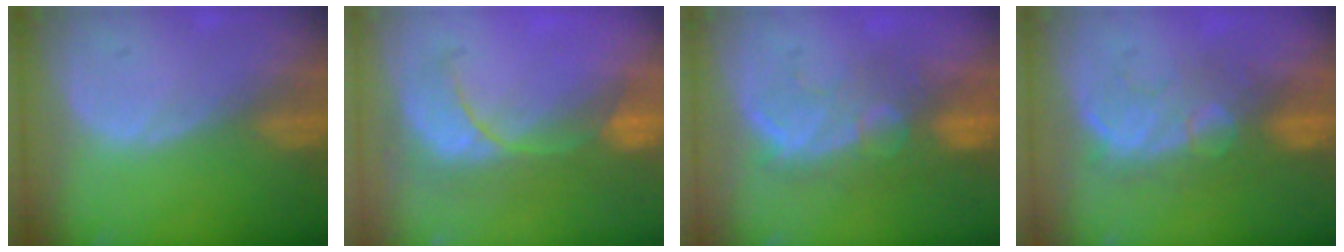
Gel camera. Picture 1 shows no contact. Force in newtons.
{"total": 7.9, "press": 7.7, "slide": 1.6}
{"total": 9.9, "press": 8.6, "slide": 4.9}
{"total": 8.2, "press": 7.8, "slide": 2.5}